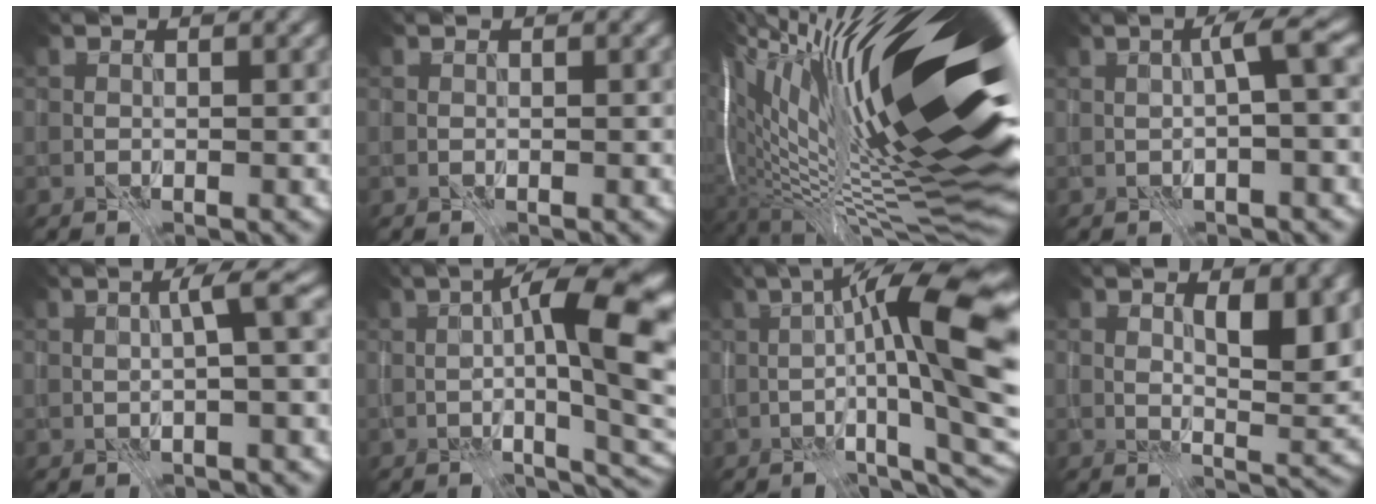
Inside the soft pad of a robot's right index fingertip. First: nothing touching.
{"total": 0.0}
{"total": 21.6, "force": [6.0, 5.3, 20.1], "torque": [-0.326, 0.017, 0.097]}
{"total": 2.6, "force": [-0.1, -0.2, 2.6], "torque": [-0.041, 0.015, -0.005]}
{"total": 2.3, "force": [0.0, -0.2, 2.2], "torque": [-0.036, 0.013, -0.003]}
{"total": 11.4, "force": [-0.7, 3.0, 11.0], "torque": [-0.143, 0.012, -0.009]}
{"total": 12.9, "force": [-0.7, 2.3, 12.7], "torque": [-0.167, 0.030, -0.010]}
{"total": 4.7, "force": [1.8, 1.4, 4.1], "torque": [-0.068, -0.004, 0.034]}